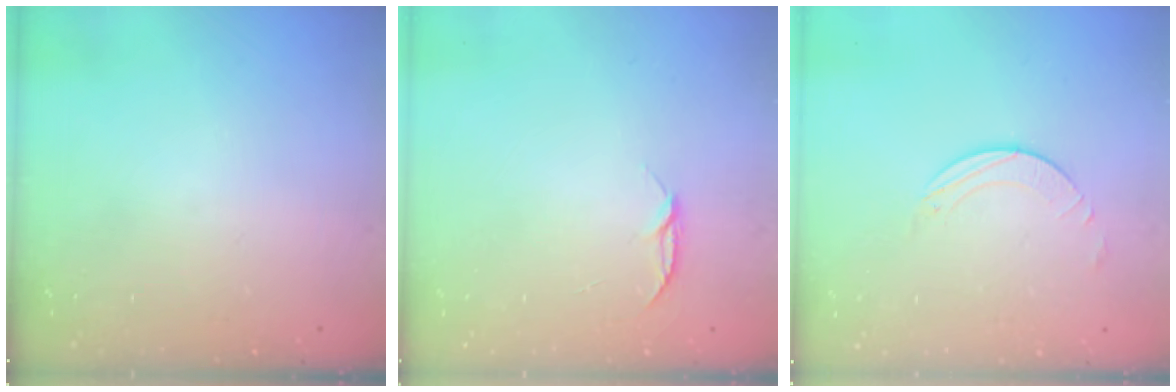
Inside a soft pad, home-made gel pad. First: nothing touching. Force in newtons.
{"total": 4.4, "press": 4.4, "slide": 0.4}
{"total": 1.6, "press": 1.6, "slide": 0.2}